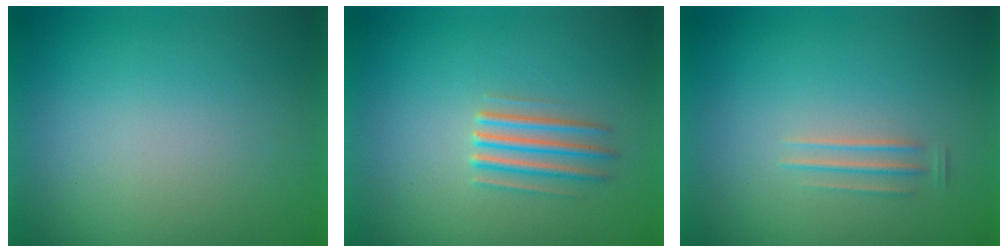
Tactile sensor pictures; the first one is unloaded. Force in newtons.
{"total": 2.8}
{"total": 1.7}